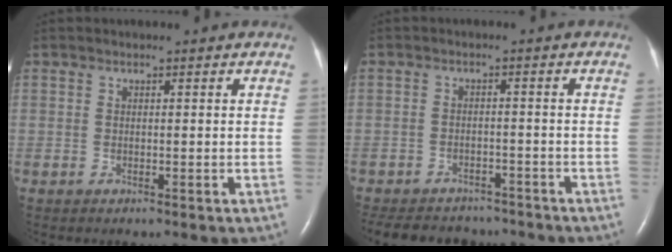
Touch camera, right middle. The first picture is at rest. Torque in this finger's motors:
{"motor_torque": [0.45, -0.51, 0.10, 0.05]}